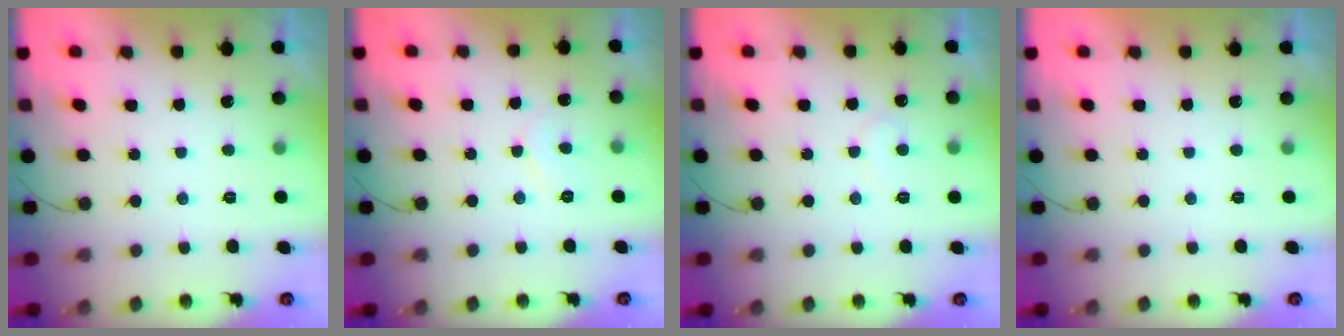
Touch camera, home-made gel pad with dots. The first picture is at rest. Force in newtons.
{"total": 4.8, "press": 4.8, "slide": 0.5}
{"total": 5.0, "press": 5.0, "slide": 0.4}
{"total": 1.7, "press": 1.7, "slide": 0.0}